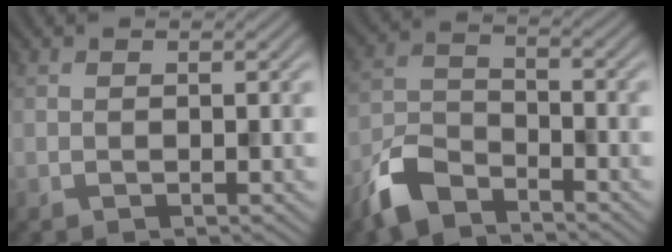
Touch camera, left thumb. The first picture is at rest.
{"total": 6.9, "force": [-5.3, 2.8, 3.3], "torque": [-0.074, -0.005, -0.127]}